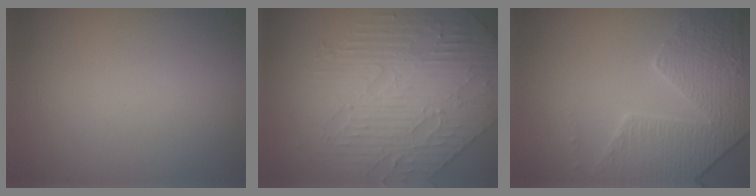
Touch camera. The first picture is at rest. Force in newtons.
{"total": 5.8, "press": 5.1, "slide": 2.7}
{"total": 5.6, "press": 5.2, "slide": 2.2}